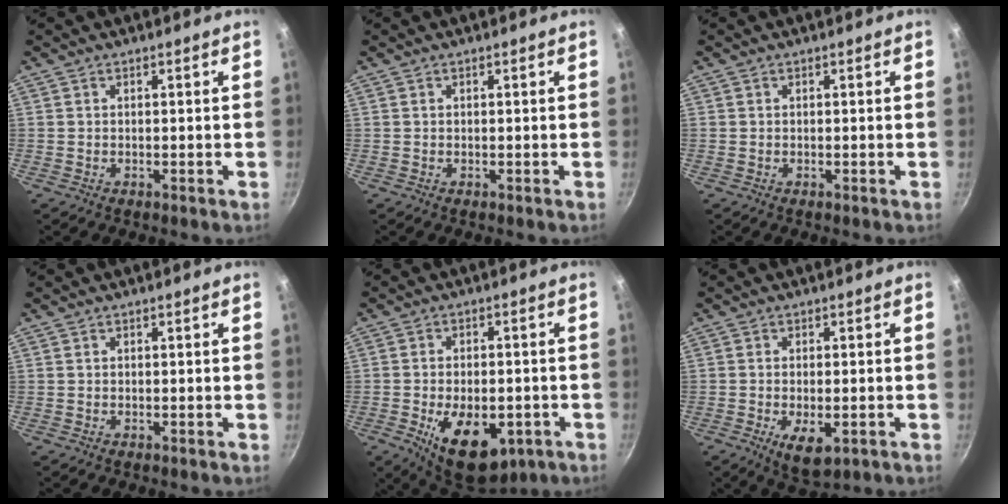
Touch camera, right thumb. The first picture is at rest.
{"total": 0.0}
{"total": 0.0}
{"total": 0.0}
{"total": 14.7, "force": [-5.3, 8.3, 11.0], "torque": [-0.140, 0.003, -0.063]}
{"total": 6.4, "force": [-2.2, 2.8, 5.3], "torque": [-0.082, -0.006, -0.025]}